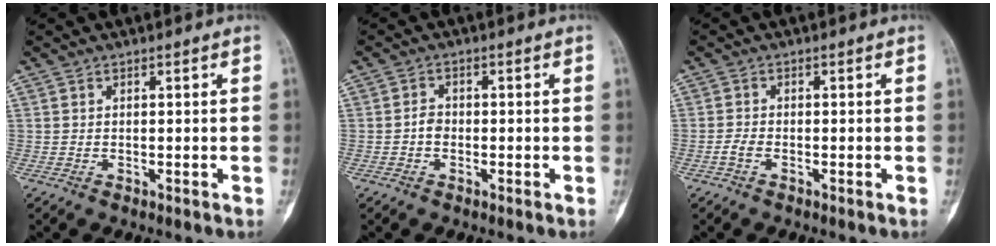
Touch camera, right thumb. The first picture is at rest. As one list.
[{"total": 2.2, "force": [-0.5, 1.7, 1.2], "torque": [-0.012, 0.009, -0.014]}, {"total": 1.6, "force": [-0.9, 0.8, 1.1], "torque": [-0.029, 0.004, -0.021]}]